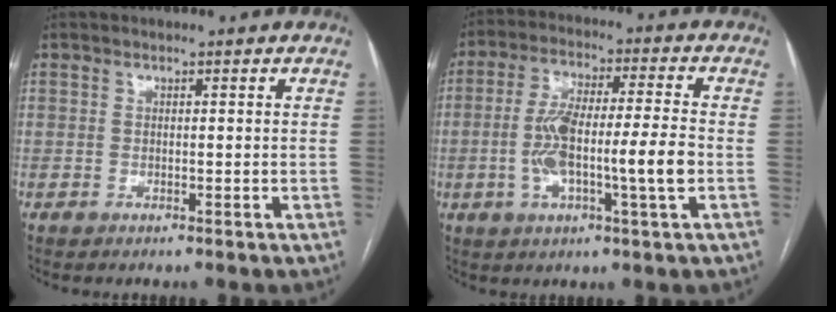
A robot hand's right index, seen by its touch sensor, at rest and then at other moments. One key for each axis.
{"total": 12.1, "fx": -2.3, "fy": 1.0, "fz": 11.9, "tx": -0.223, "ty": 0.011, "tz": -0.043}